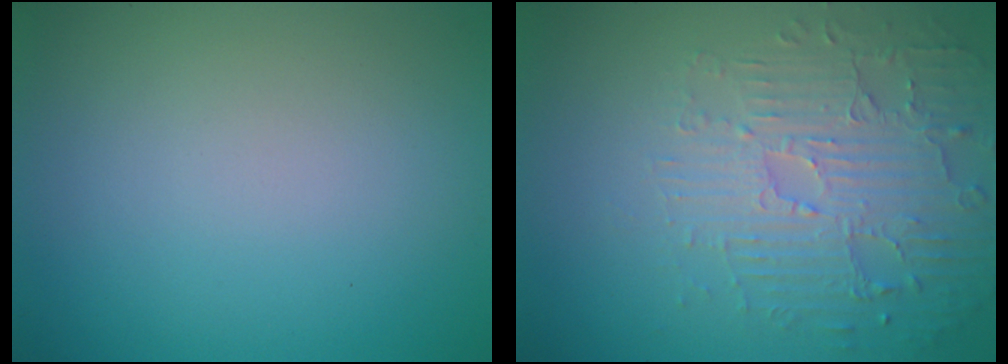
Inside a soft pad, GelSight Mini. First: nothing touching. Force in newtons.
{"total": 4.9, "press": 3.7, "slide": 3.2}